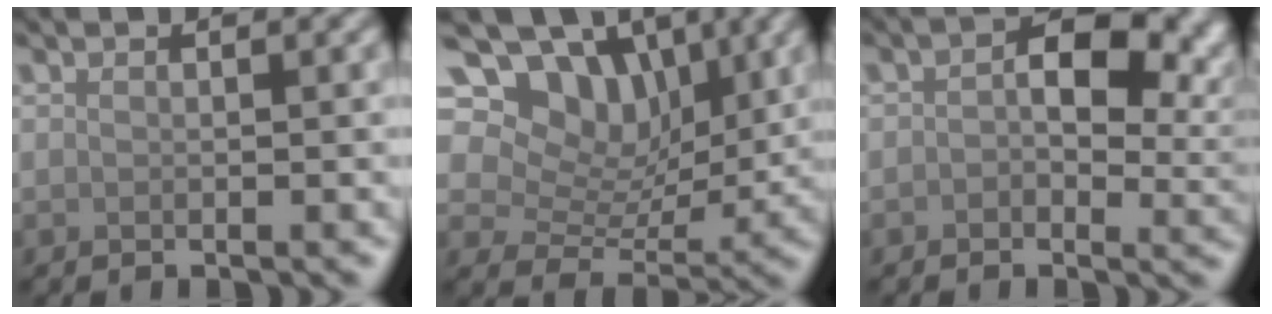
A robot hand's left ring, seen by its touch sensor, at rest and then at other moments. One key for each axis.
{"total": 9.7, "fx": 5.4, "fy": 6.2, "fz": 5.2, "tx": -0.084, "ty": 0.008, "tz": 0.066}
{"total": 8.9, "fx": 2.0, "fy": 5.0, "fz": 7.0, "tx": -0.076, "ty": 0.010, "tz": 0.017}